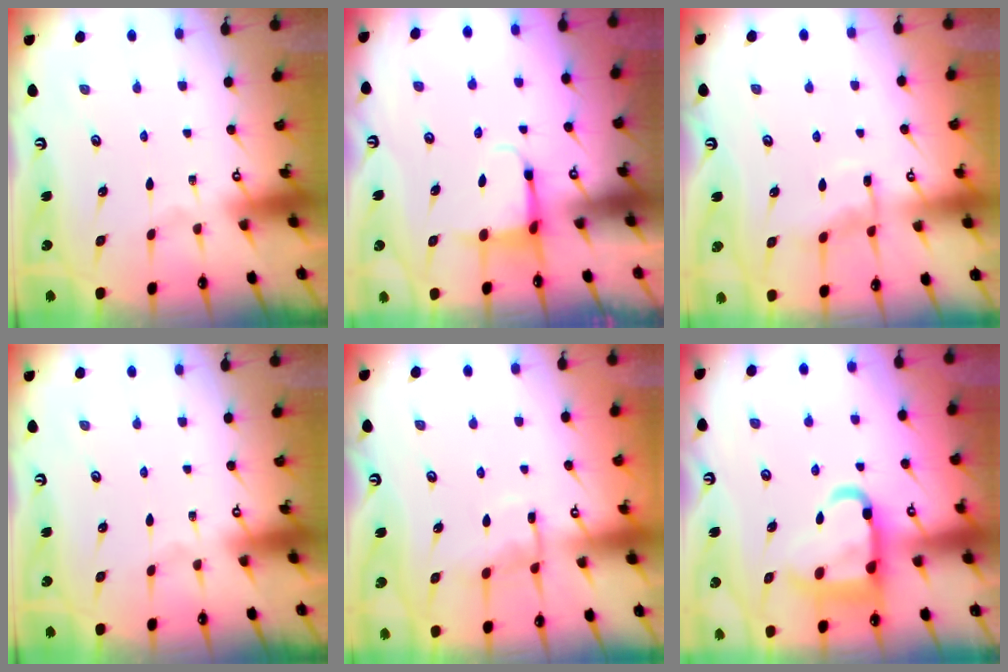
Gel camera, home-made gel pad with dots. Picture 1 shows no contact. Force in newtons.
{"total": 3.9, "press": 3.7, "slide": 1.2}
{"total": 8.1, "press": 8.0, "slide": 0.7}
{"total": 0.0}
{"total": 9.2, "press": 9.2, "slide": 1.0}
{"total": 15.2, "press": 15.0, "slide": 1.8}